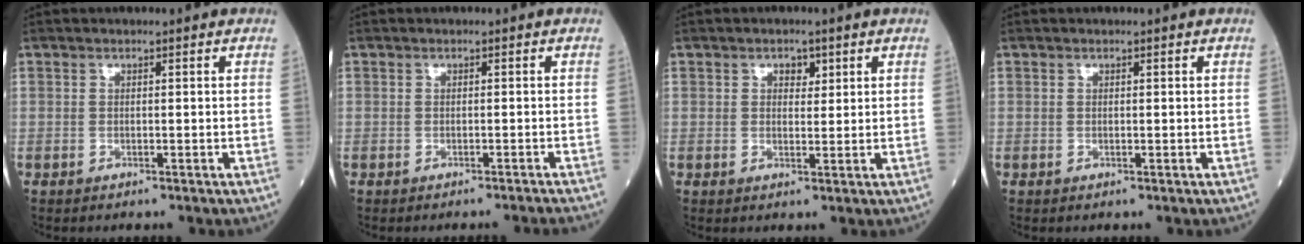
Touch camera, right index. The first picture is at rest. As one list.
[{"total": 4.5, "force": [-4.2, -1.3, 1.0], "torque": [-0.004, -0.014, -0.050]}, {"total": 2.0, "force": [1.0, 1.4, 1.2], "torque": [-0.012, 0.001, 0.012]}, {"total": 0.0}]